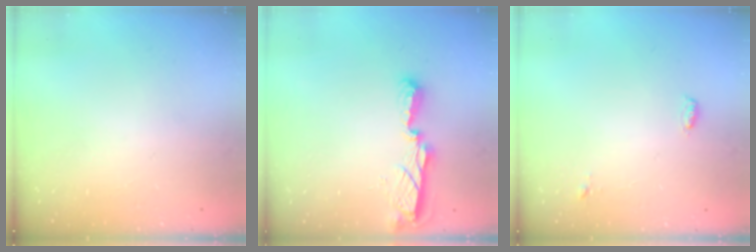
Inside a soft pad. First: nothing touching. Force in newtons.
{"total": 7.8, "press": 7.7, "slide": 0.3}
{"total": 5.0, "press": 4.1, "slide": 2.8}